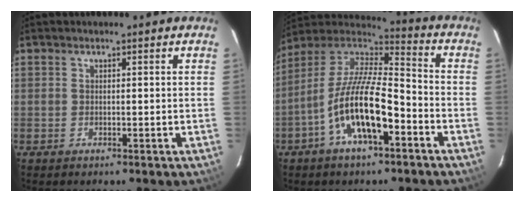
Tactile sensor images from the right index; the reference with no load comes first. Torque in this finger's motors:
{"motor_torque": [0.73, -0.36, 1.05, 0.21]}